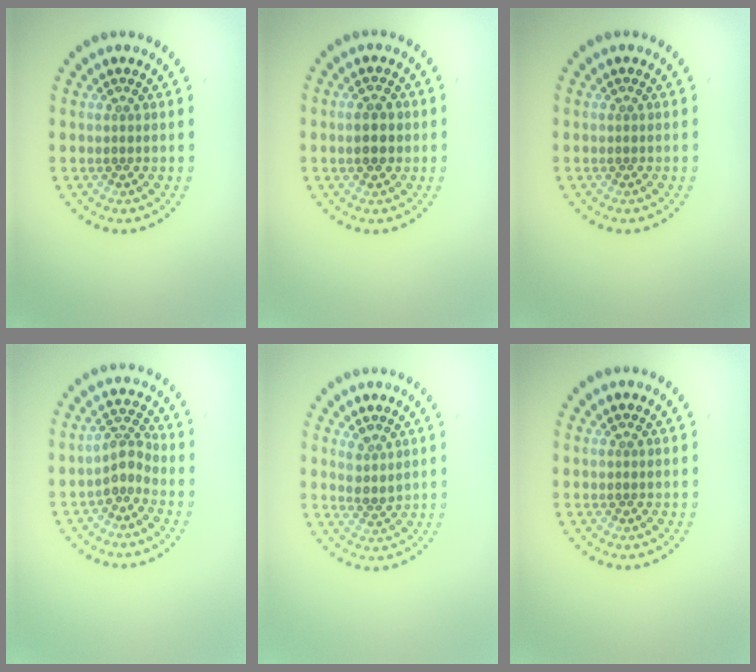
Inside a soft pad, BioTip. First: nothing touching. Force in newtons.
{"total": 2.9, "press": 2.9, "slide": 0.0}
{"total": 0.0}
{"total": 2.4, "press": 1.7, "slide": 1.7}
{"total": 1.8, "press": 1.5, "slide": 1.1}
{"total": 0.0}